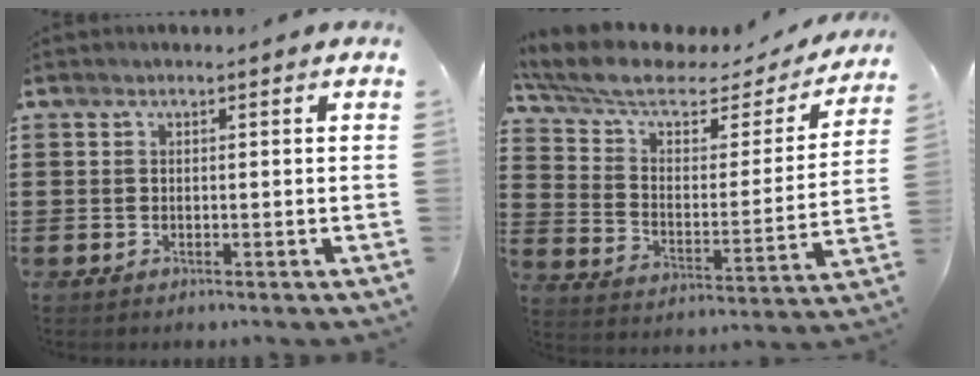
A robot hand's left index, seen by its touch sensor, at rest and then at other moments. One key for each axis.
{"total": 8.0, "fx": 5.7, "fy": 3.0, "fz": 4.7, "tx": -0.115, "ty": -0.032, "tz": 0.097}